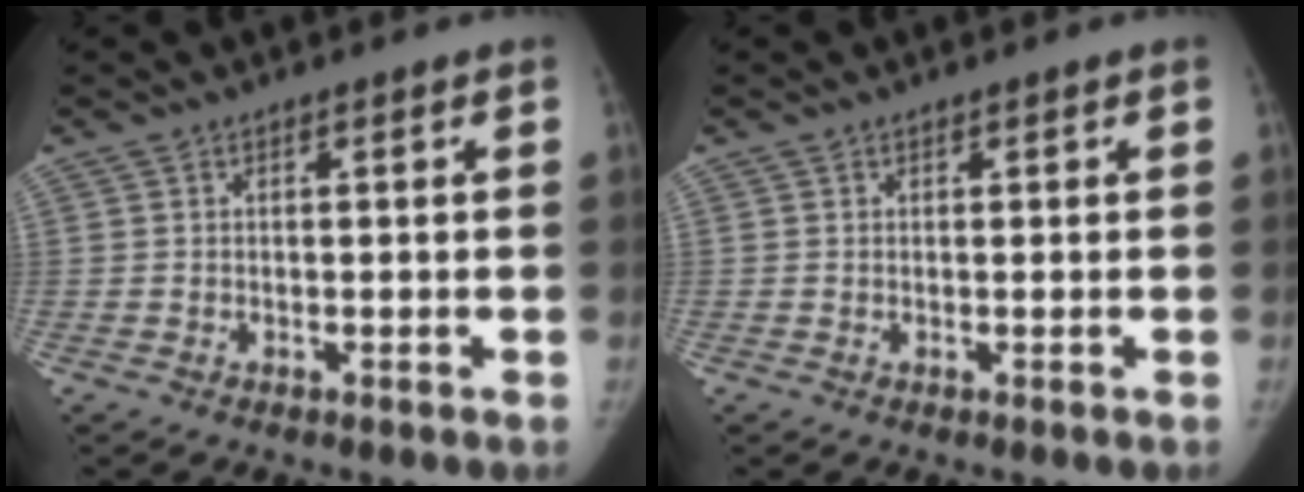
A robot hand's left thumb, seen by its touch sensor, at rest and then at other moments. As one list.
[{"total": 0.0}]